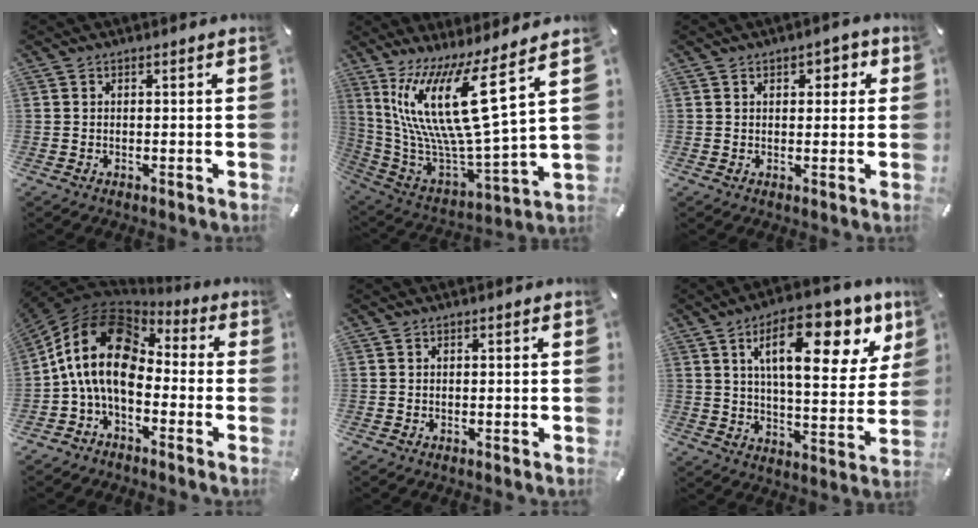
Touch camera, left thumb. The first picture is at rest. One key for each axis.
{"total": 21.7, "fx": 9.8, "fy": 5.5, "fz": 18.6, "tx": -0.376, "ty": -0.073, "tz": 0.159}
{"total": 3.1, "fx": 1.0, "fy": 2.1, "fz": 2.1, "tx": -0.021, "ty": 0.000, "tz": 0.009}
{"total": 17.4, "fx": -1.4, "fy": 11.4, "fz": 13.1, "tx": -0.284, "ty": 0.015, "tz": -0.035}
{"total": 0.0}
{"total": 21.0, "fx": 10.2, "fy": 8.9, "fz": 16.1, "tx": -0.241, "ty": -0.042, "tz": 0.158}